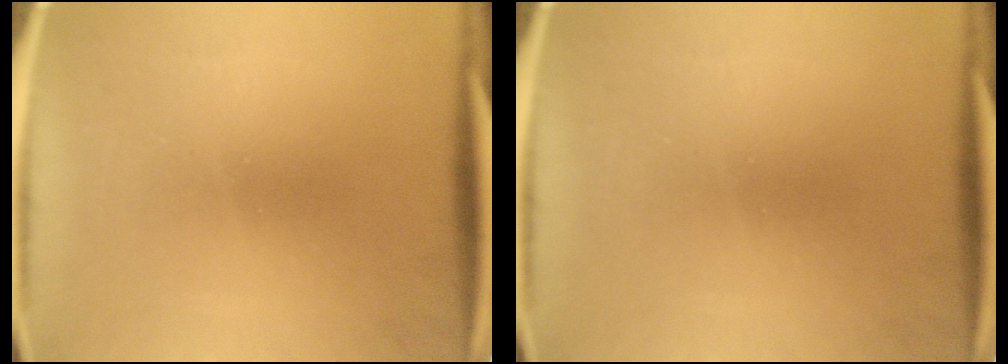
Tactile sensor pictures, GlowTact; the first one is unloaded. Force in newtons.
{"total": 0.0}